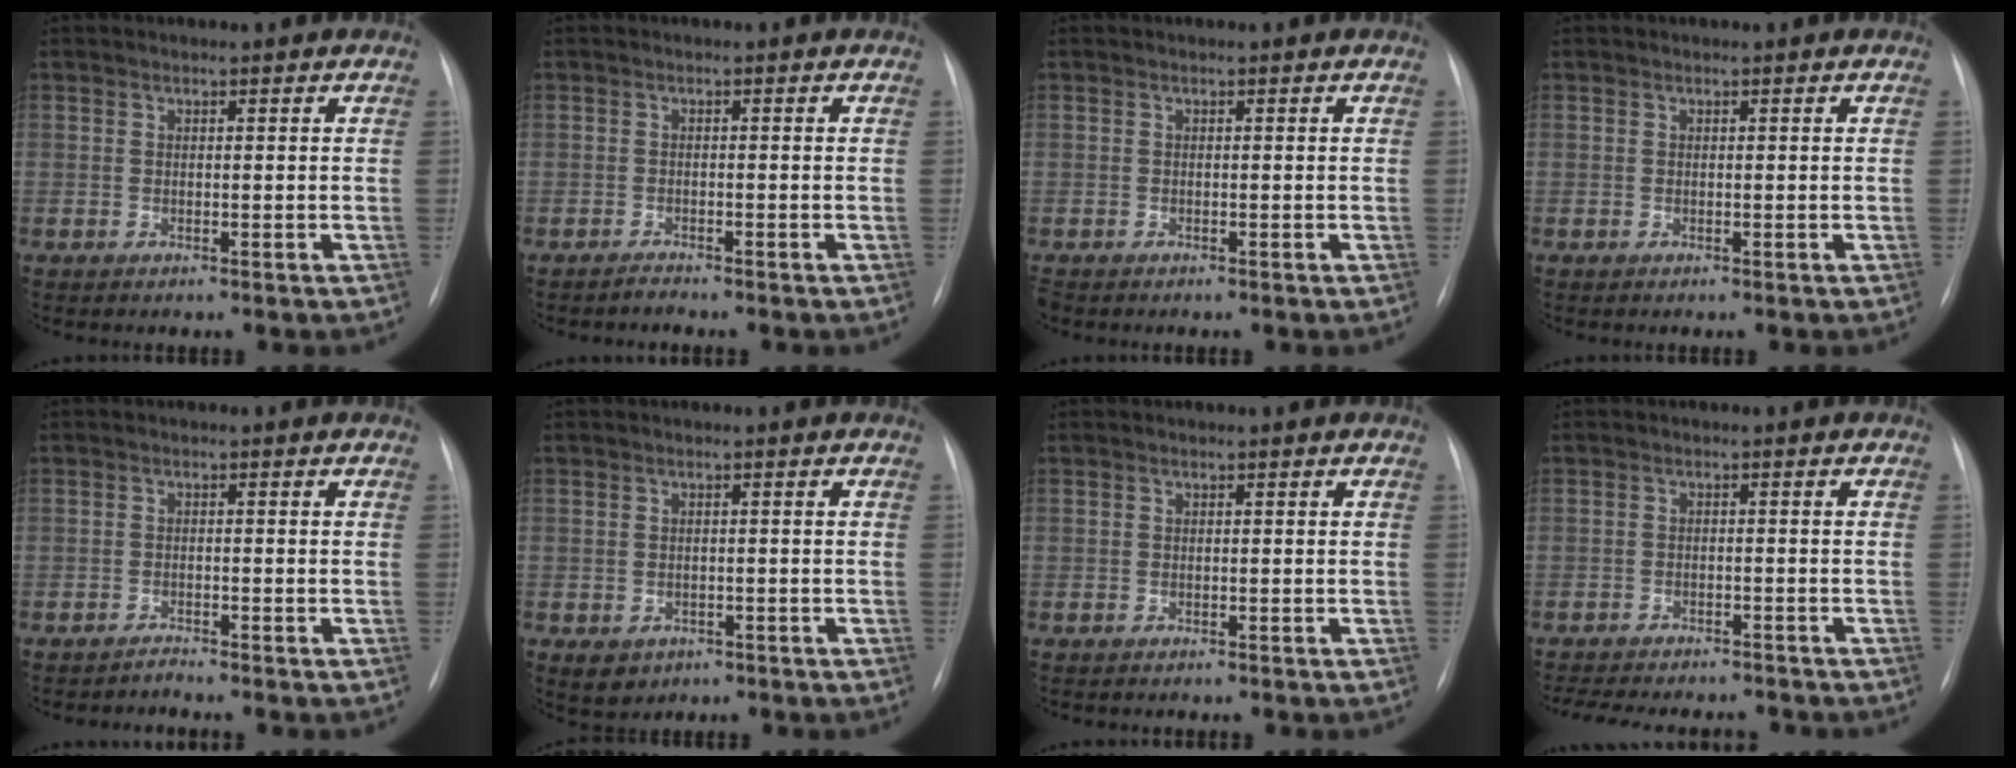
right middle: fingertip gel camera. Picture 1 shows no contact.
{"total": 0.9, "force": [-0.9, 0.0, 0.0], "torque": [0.000, -0.003, -0.013]}
{"total": 1.2, "force": [-0.9, 0.6, 0.4], "torque": [-0.006, -0.001, -0.012]}
{"total": 0.0}
{"total": 1.2, "force": [-1.1, -0.2, -0.3], "torque": [0.007, -0.006, -0.016]}
{"total": 3.5, "force": [-1.8, 2.9, 1.1], "torque": [-0.011, 0.001, -0.014]}
{"total": 0.9, "force": [-0.8, 0.3, 0.3], "torque": [-0.010, -0.001, -0.010]}
{"total": 14.1, "force": [-12.8, 3.5, 4.9], "torque": [-0.106, -0.005, -0.167]}